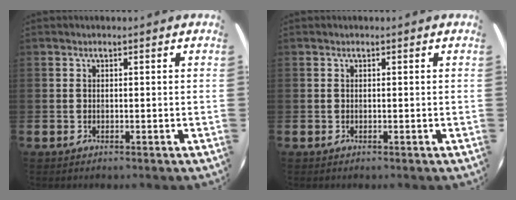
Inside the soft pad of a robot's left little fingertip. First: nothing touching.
{"total": 0.0}